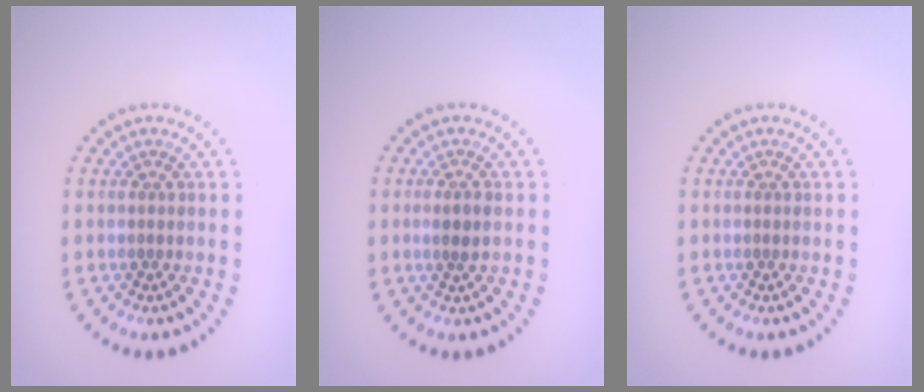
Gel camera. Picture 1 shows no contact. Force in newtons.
{"total": 1.6, "press": 1.4, "slide": 0.7}
{"total": 0.0}